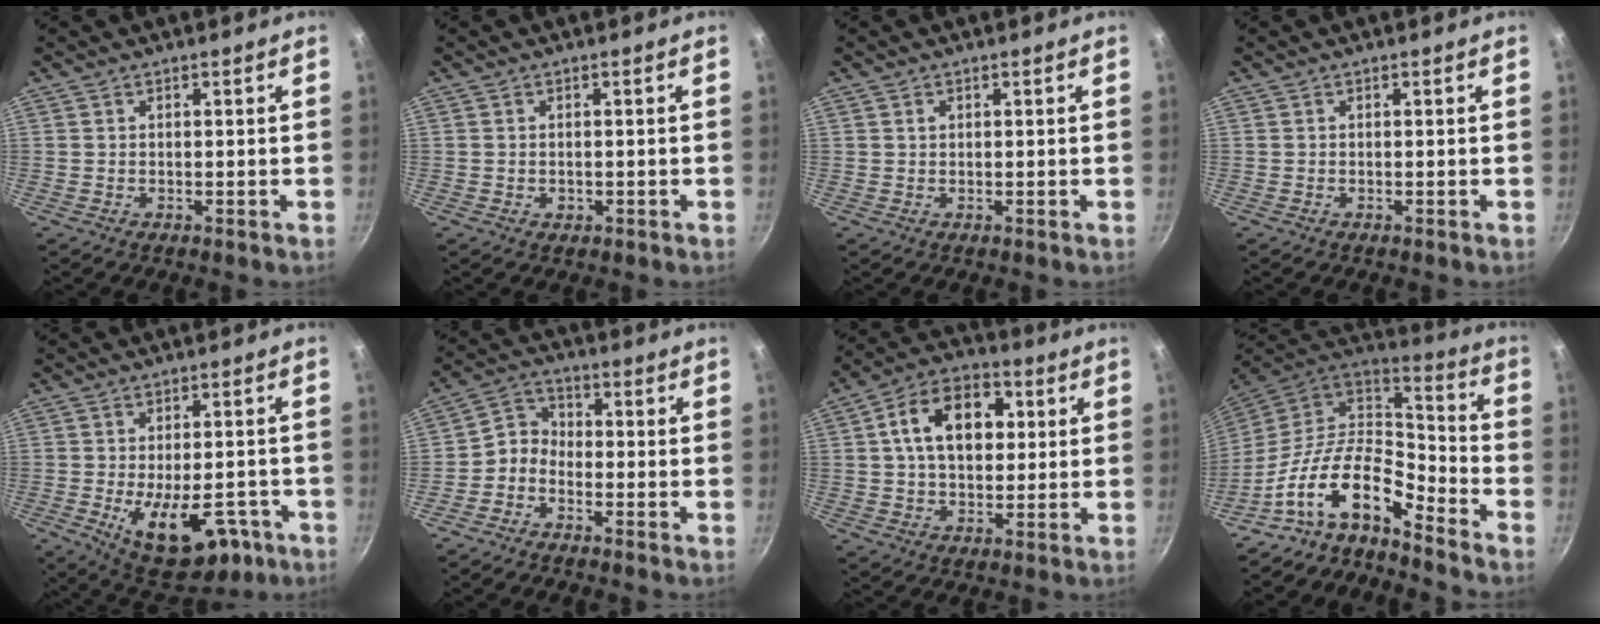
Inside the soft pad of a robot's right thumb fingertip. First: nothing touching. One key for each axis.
{"total": 1.0, "fx": -0.1, "fy": 0.8, "fz": 0.6, "tx": -0.005, "ty": -0.001, "tz": -0.002}
{"total": 0.8, "fx": 0.4, "fy": 0.6, "fz": 0.4, "tx": -0.005, "ty": 0.002, "tz": 0.007}
{"total": 0.0}
{"total": 15.2, "fx": -5.4, "fy": 8.0, "fz": 11.7, "tx": -0.126, "ty": 0.006, "tz": -0.059}
{"total": 4.7, "fx": -2.5, "fy": 3.4, "fz": 2.0, "tx": -0.024, "ty": 0.043, "tz": -0.067}
{"total": 14.3, "fx": 2.9, "fy": 9.6, "fz": 10.1, "tx": -0.131, "ty": 0.017, "tz": 0.032}
{"total": 15.9, "fx": -9.7, "fy": 6.5, "fz": 10.8, "tx": -0.178, "ty": 0.068, "tz": -0.200}